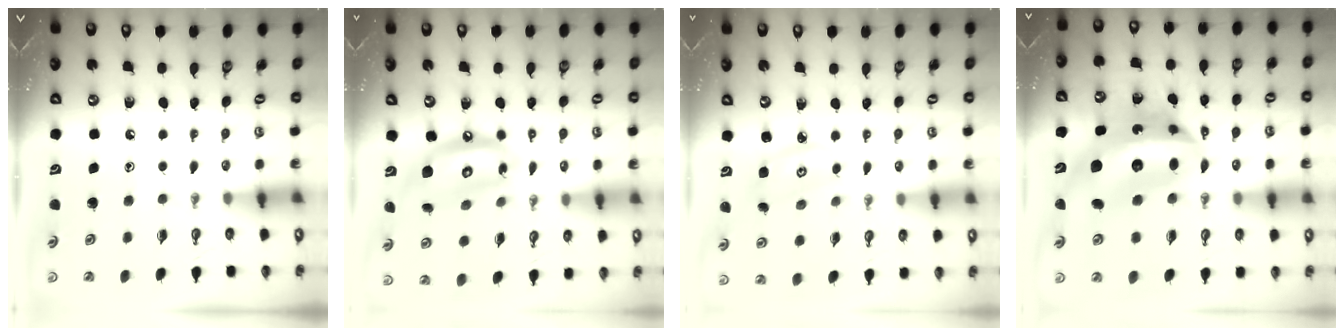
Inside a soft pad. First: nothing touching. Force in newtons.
{"total": 13.9, "press": 13.8, "slide": 2.0}
{"total": 3.1, "press": 3.1, "slide": 0.2}
{"total": 16.1, "press": 16.0, "slide": 1.5}